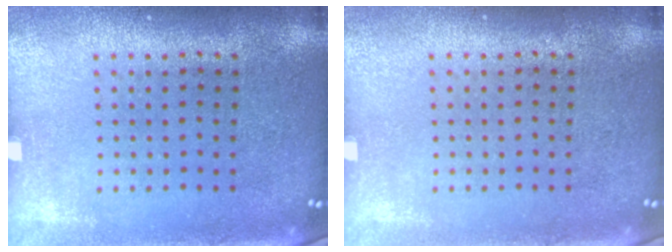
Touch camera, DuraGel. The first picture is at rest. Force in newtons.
{"total": 0.0}